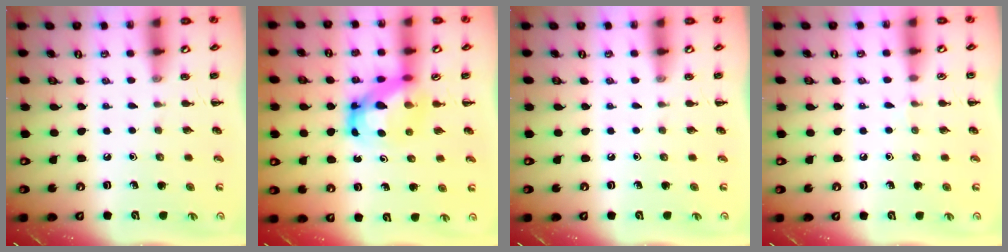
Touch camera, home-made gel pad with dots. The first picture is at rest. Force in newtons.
{"total": 6.4, "press": 6.2, "slide": 1.5}
{"total": 0.0}
{"total": 2.9, "press": 2.8, "slide": 1.0}